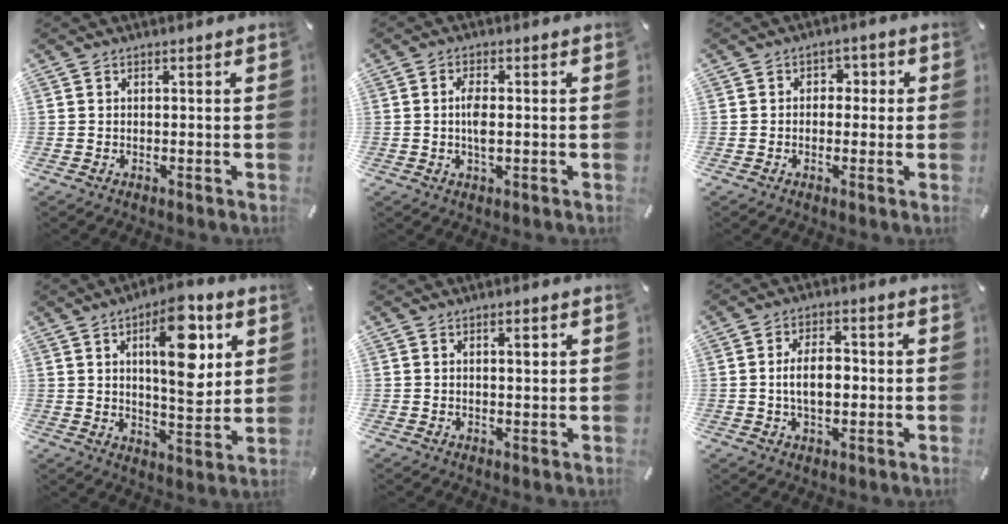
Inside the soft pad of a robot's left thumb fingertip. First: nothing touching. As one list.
[{"total": 3.9, "force": [-0.2, 1.5, 3.6], "torque": [-0.082, -0.003, -0.008]}, {"total": 3.1, "force": [-1.1, 2.6, 1.3], "torque": [-0.017, 0.011, -0.027]}, {"total": 15.6, "force": [6.1, 6.4, 12.9], "torque": [-0.185, -0.020, 0.097]}, {"total": 2.0, "force": [0.7, 0.8, 1.7], "torque": [-0.018, -0.003, 0.007]}, {"total": 7.5, "force": [-0.4, 4.5, 6.0], "torque": [-0.099, 0.004, -0.011]}]